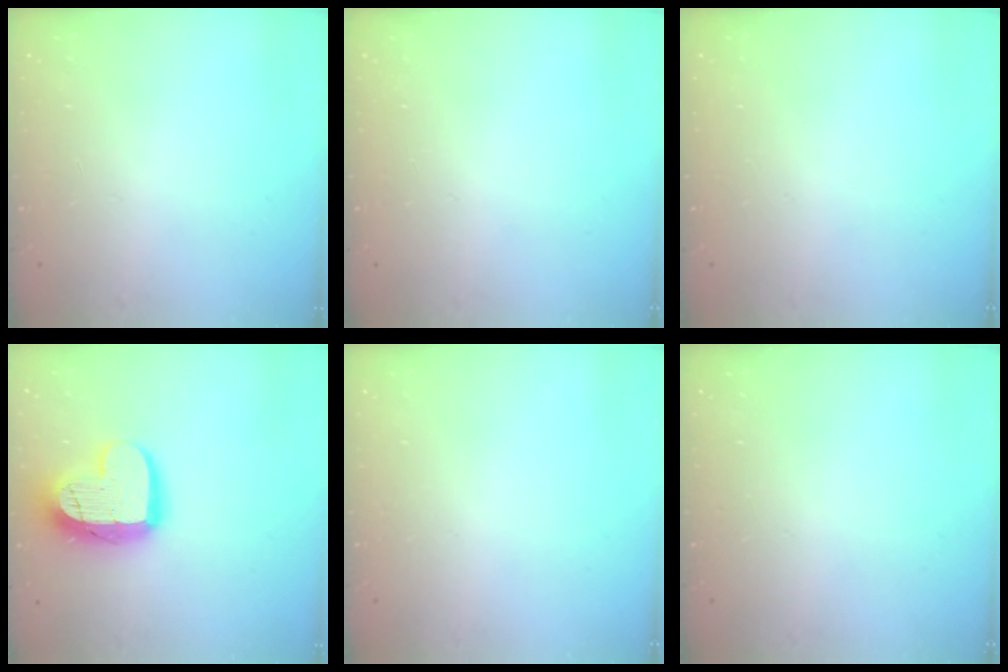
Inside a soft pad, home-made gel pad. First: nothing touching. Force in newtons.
{"total": 0.0}
{"total": 0.0}
{"total": 15.1, "press": 15.1, "slide": 1.3}
{"total": 0.0}
{"total": 0.0}